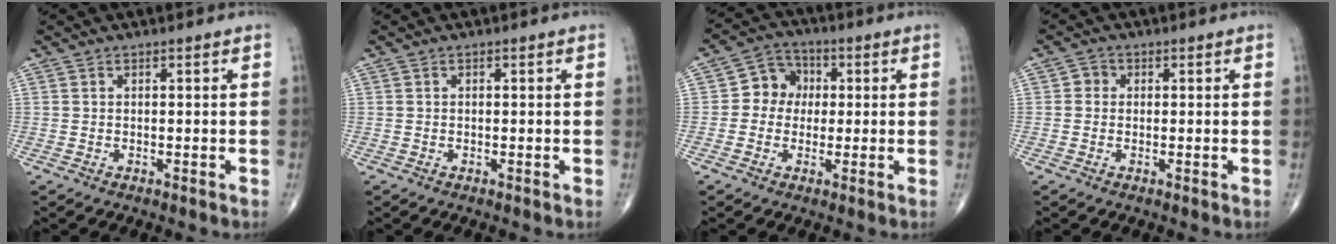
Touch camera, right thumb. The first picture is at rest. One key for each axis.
{"total": 0.0}
{"total": 6.9, "fx": 0.3, "fy": 6.1, "fz": 3.2, "tx": -0.021, "ty": 0.017, "tz": -0.009}
{"total": 1.9, "fx": 0.1, "fy": 1.8, "fz": 0.7, "tx": 0.000, "ty": 0.005, "tz": -0.005}